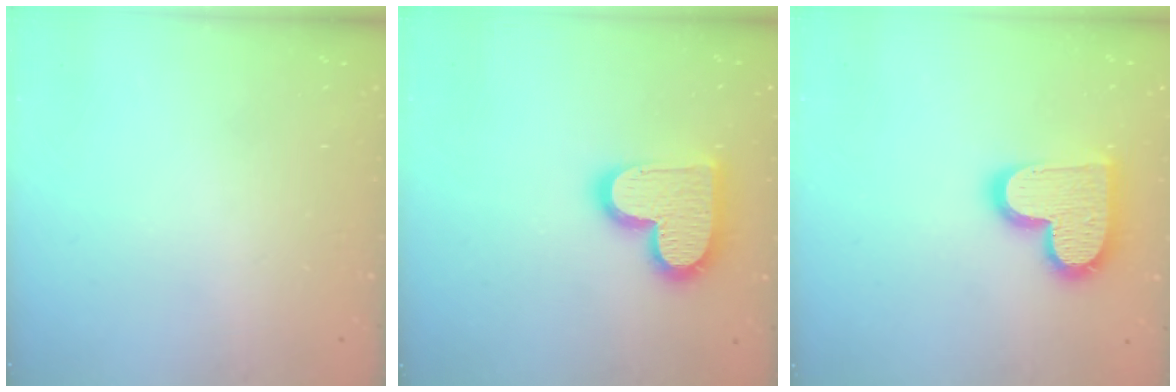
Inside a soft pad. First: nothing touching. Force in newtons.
{"total": 16.6, "press": 16.6, "slide": 1.1}
{"total": 15.8, "press": 15.7, "slide": 1.0}